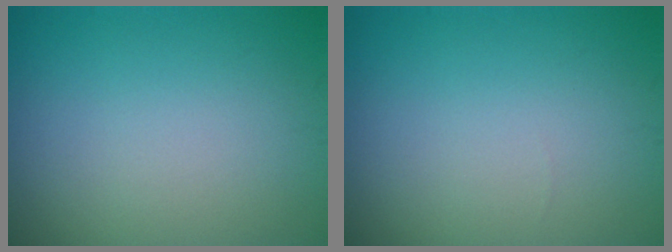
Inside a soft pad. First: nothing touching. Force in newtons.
{"total": 0.0}